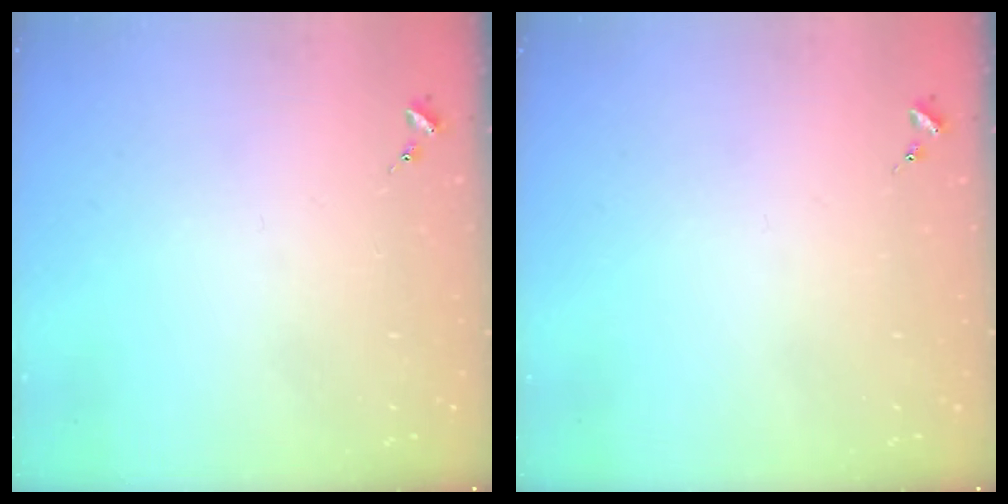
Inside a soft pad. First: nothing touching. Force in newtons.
{"total": 0.0}